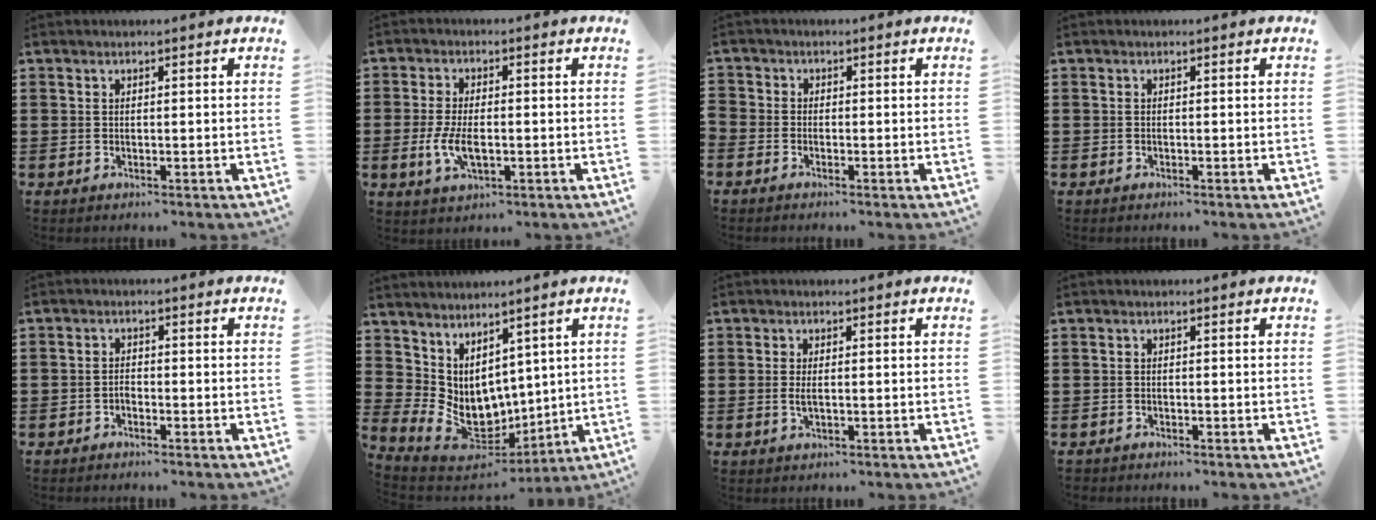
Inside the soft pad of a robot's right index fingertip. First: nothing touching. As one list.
[{"total": 5.1, "force": [-1.2, 2.5, 4.3], "torque": [-0.097, -0.006, -0.024]}, {"total": 0.8, "force": [-0.7, 0.2, 0.1], "torque": [-0.003, -0.002, -0.014]}, {"total": 0.0}, {"total": 1.0, "force": [-0.8, 0.4, 0.4], "torque": [-0.009, -0.003, -0.017]}, {"total": 7.5, "force": [1.7, 6.0, 4.1], "torque": [-0.123, -0.037, 0.045]}, {"total": 1.6, "force": [-0.2, 0.3, 1.5], "torque": [-0.036, -0.005, -0.006]}, {"total": 0.5, "force": [-0.5, 0.2, -0.2], "torque": [0.002, 0.002, -0.011]}]